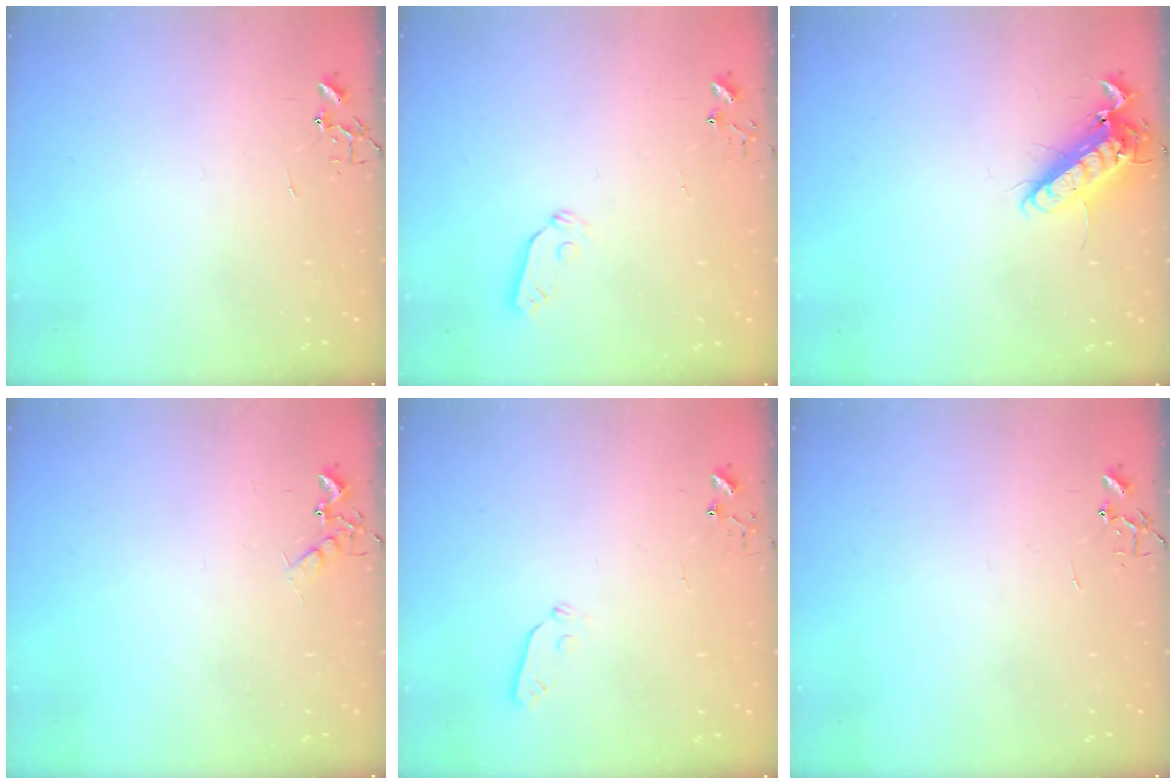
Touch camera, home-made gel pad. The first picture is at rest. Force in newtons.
{"total": 5.0, "press": 4.9, "slide": 0.6}
{"total": 12.5, "press": 12.3, "slide": 2.1}
{"total": 5.8, "press": 5.7, "slide": 0.6}
{"total": 3.7, "press": 3.7, "slide": 0.4}
{"total": 0.0}